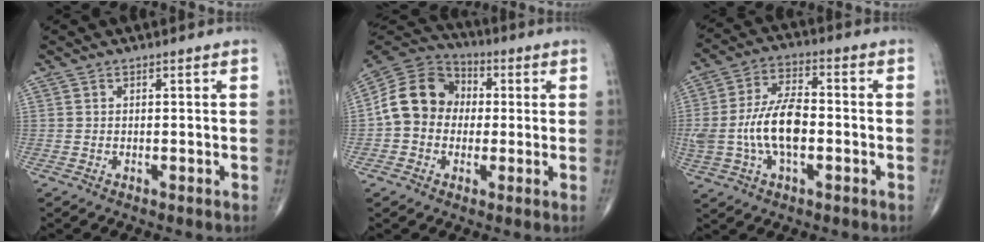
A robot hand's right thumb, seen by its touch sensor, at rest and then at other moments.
{"total": 12.7, "force": [0.2, 10.7, 6.8], "torque": [-0.103, 0.033, -0.009]}
{"total": 13.1, "force": [-1.7, 6.6, 11.2], "torque": [-0.228, 0.024, -0.032]}